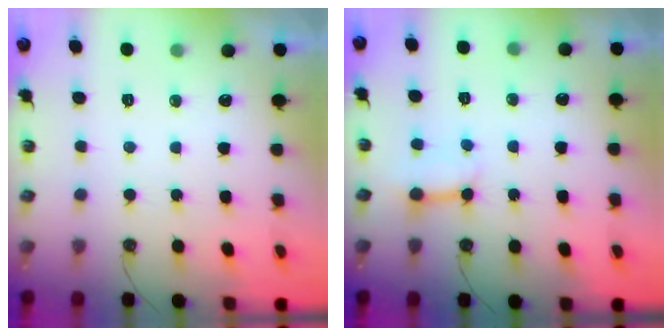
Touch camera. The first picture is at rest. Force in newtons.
{"total": 6.0, "press": 6.0, "slide": 0.7}